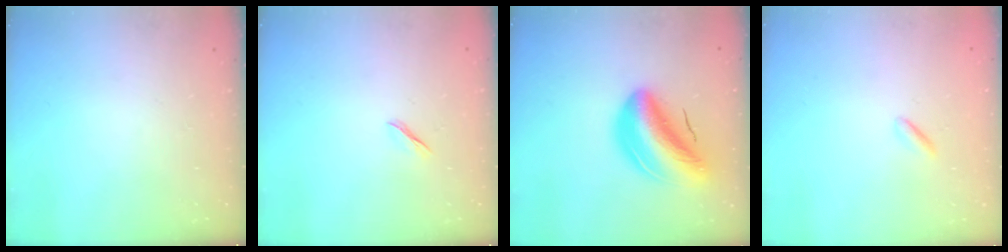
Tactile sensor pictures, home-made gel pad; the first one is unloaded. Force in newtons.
{"total": 1.7, "press": 1.6, "slide": 0.5}
{"total": 12.8, "press": 12.3, "slide": 3.4}
{"total": 0.0}